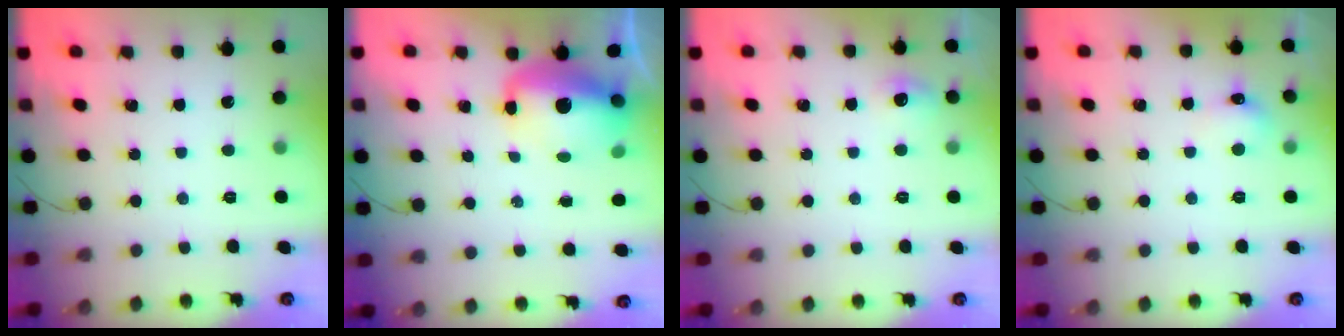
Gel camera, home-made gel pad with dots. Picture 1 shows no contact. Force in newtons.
{"total": 13.5, "press": 13.1, "slide": 3.3}
{"total": 5.3, "press": 5.0, "slide": 1.7}
{"total": 6.3, "press": 6.1, "slide": 1.5}